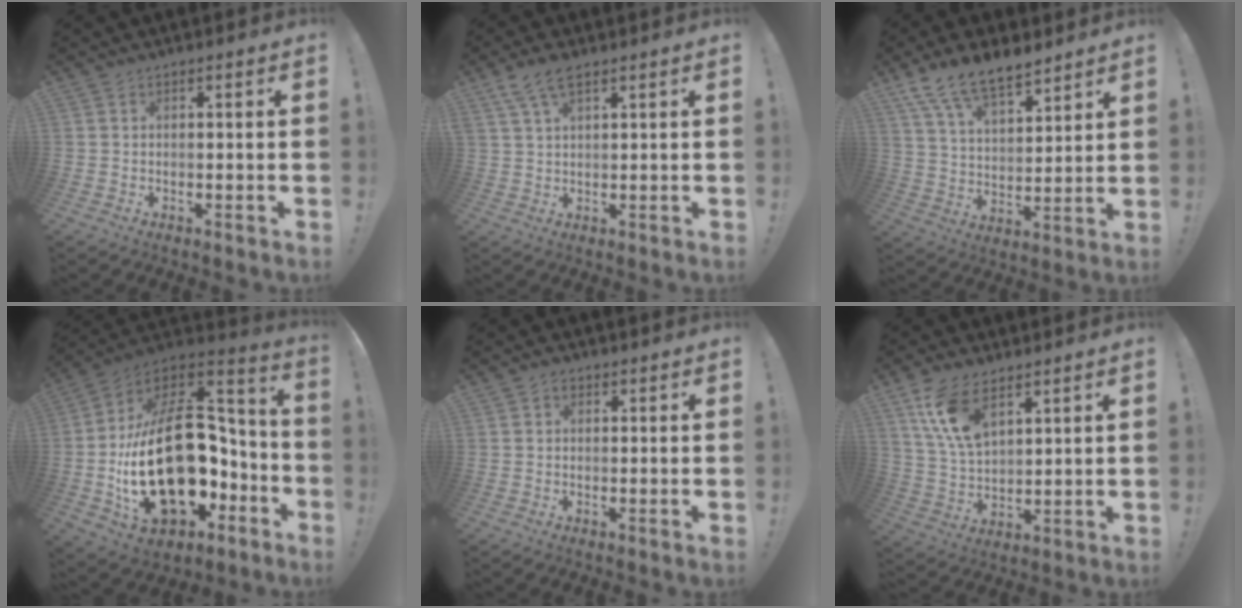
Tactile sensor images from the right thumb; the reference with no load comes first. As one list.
[{"total": 6.2, "force": [3.8, 2.4, 4.2], "torque": [-0.080, -0.007, 0.073]}, {"total": 12.5, "force": [9.9, 4.6, 6.2], "torque": [-0.121, -0.063, 0.184]}, {"total": 33.2, "force": [-4.0, 20.5, 25.9], "torque": [-0.452, 0.012, -0.021]}, {"total": 1.2, "force": [0.1, 1.0, 0.6], "torque": [-0.003, 0.001, -0.001]}, {"total": 12.4, "force": [7.2, 6.2, 8.0], "torque": [-0.172, -0.024, 0.138]}]